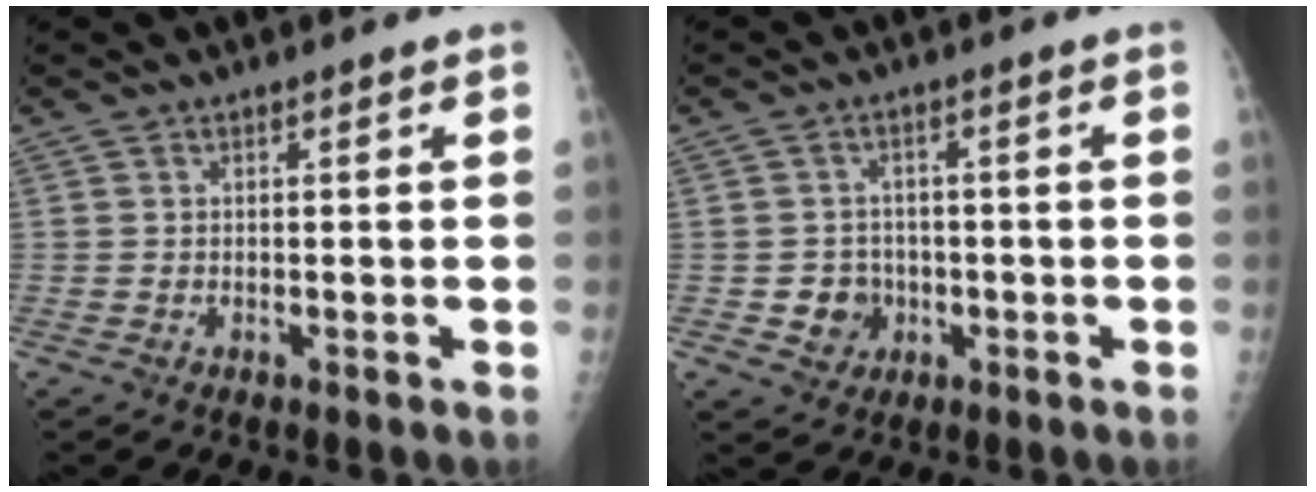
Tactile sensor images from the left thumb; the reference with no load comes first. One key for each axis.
{"total": 4.7, "fx": -1.1, "fy": 4.4, "fz": 1.4, "tx": 0.003, "ty": 0.009, "tz": -0.012}